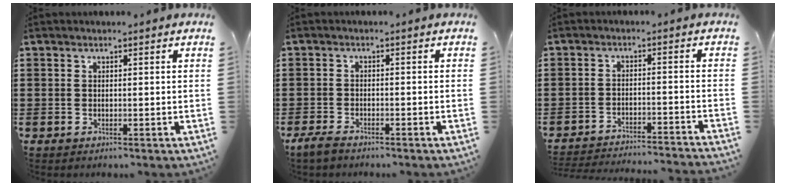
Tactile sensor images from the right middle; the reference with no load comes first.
{"total": 2.2, "force": [-1.7, 0.6, 1.2], "torque": [-0.038, -0.004, -0.037]}
{"total": 3.4, "force": [-3.3, -0.3, 0.5], "torque": [-0.012, -0.003, -0.070]}